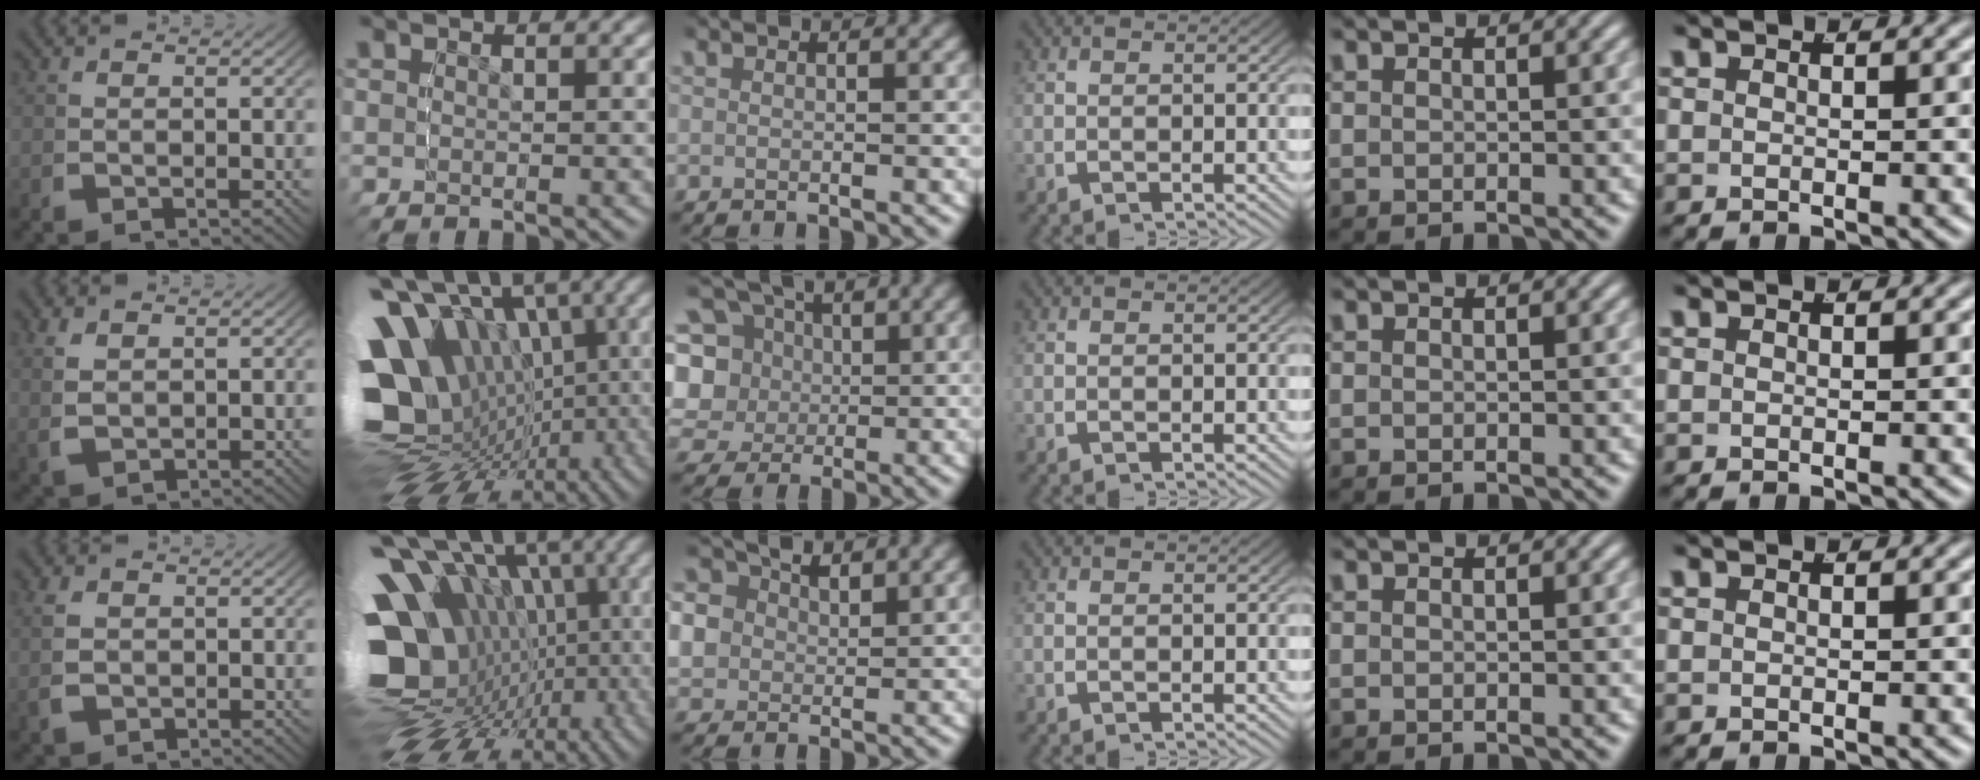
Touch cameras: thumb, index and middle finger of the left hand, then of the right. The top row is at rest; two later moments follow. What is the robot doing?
{"motion": "grasp_and_lifting", "object": "sponge"}